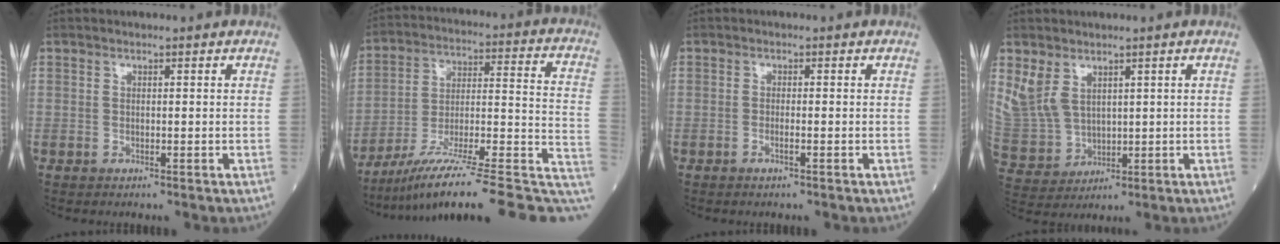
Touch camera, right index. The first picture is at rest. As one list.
[{"total": 22.9, "force": [-16.0, 2.3, 16.3], "torque": [-0.183, 0.031, -0.251]}, {"total": 1.2, "force": [-0.7, -0.1, 1.0], "torque": [-0.020, -0.001, -0.013]}, {"total": 7.7, "force": [3.8, 5.5, 3.9], "torque": [-0.103, 0.009, 0.100]}]